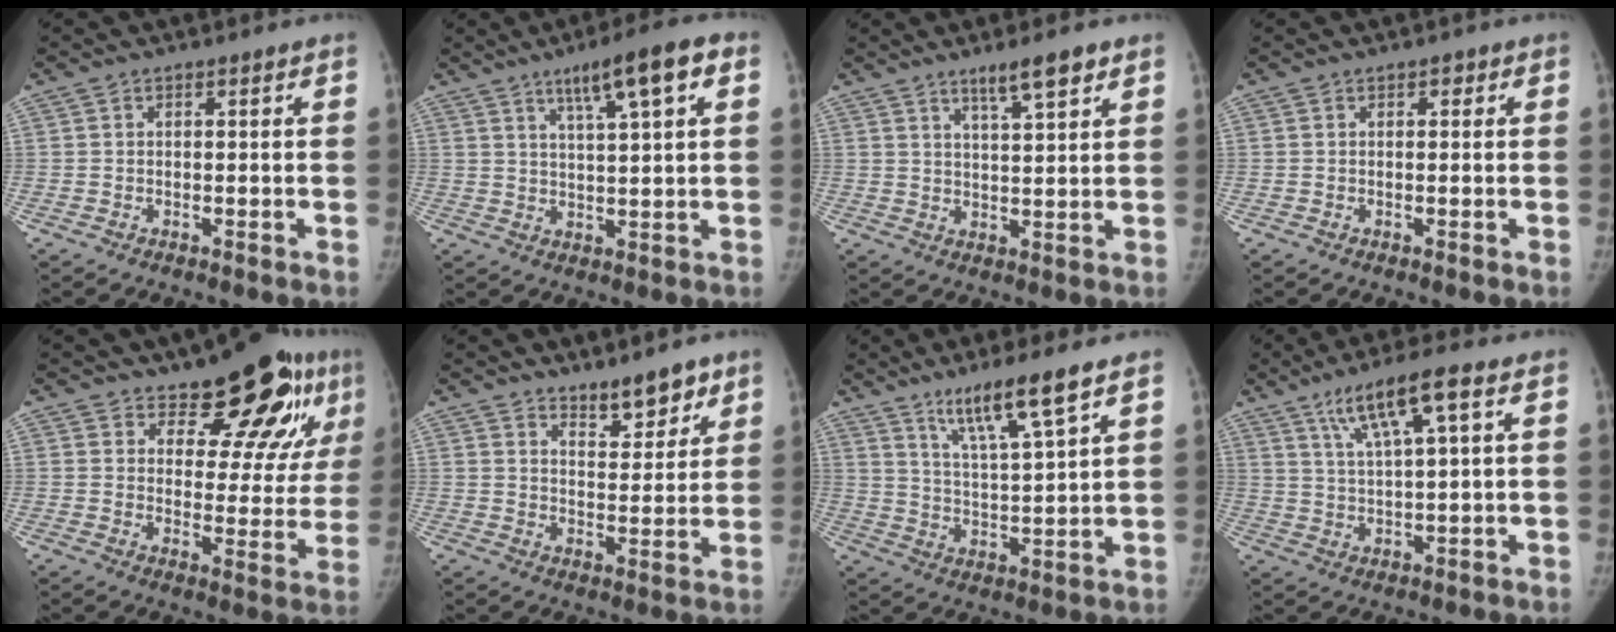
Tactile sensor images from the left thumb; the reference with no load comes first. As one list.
[{"total": 10.1, "force": [5.0, 1.6, 8.7], "torque": [-0.132, -0.004, 0.076]}, {"total": 6.6, "force": [4.5, 1.0, 4.7], "torque": [-0.070, -0.025, 0.075]}, {"total": 1.1, "force": [0.5, 0.8, 0.6], "torque": [0.003, 0.001, 0.002]}, {"total": 17.8, "force": [10.8, 7.8, 11.8], "torque": [-0.107, -0.062, 0.144]}, {"total": 8.0, "force": [6.1, 3.2, 4.0], "torque": [-0.024, -0.045, 0.095]}, {"total": 11.0, "force": [7.3, 0.9, 8.2], "torque": [-0.145, -0.043, 0.137]}, {"total": 10.1, "force": [4.9, 1.7, 8.6], "torque": [-0.160, -0.006, 0.090]}]